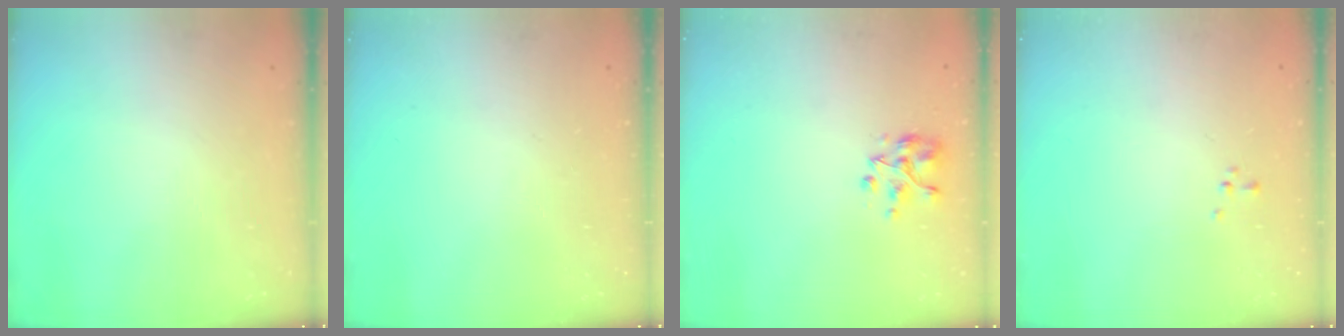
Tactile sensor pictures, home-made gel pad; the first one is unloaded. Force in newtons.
{"total": 0.0}
{"total": 4.5, "press": 4.4, "slide": 0.5}
{"total": 0.7, "press": 0.6, "slide": 0.1}